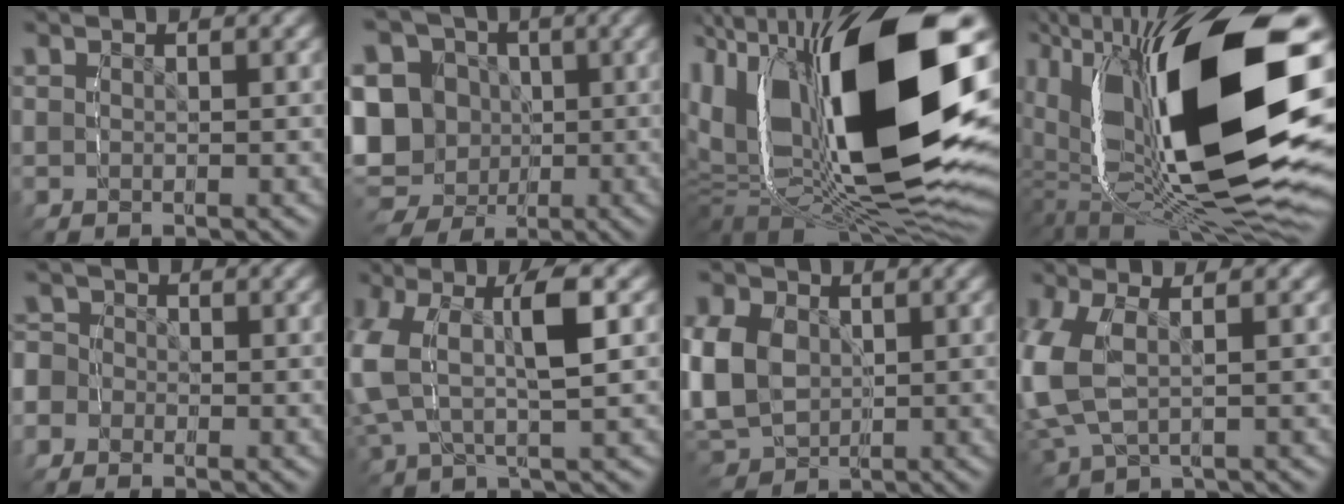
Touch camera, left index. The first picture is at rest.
{"total": 15.9, "force": [-2.0, 14.3, 6.8], "torque": [-0.164, -0.043, -0.044]}
{"total": 22.6, "force": [-2.7, 13.1, 18.2], "torque": [-0.322, -0.034, -0.029]}
{"total": 20.9, "force": [-2.7, 10.0, 18.2], "torque": [-0.306, -0.013, -0.034]}
{"total": 4.9, "force": [-1.5, 4.5, 0.9], "torque": [-0.036, -0.009, -0.041]}
{"total": 8.0, "force": [-0.4, 5.3, 6.0], "torque": [-0.150, -0.009, -0.010]}
{"total": 8.8, "force": [-0.8, 7.7, 4.3], "torque": [-0.128, -0.039, -0.005]}
{"total": 7.8, "force": [-0.1, 6.0, 5.0], "torque": [-0.150, -0.006, -0.002]}